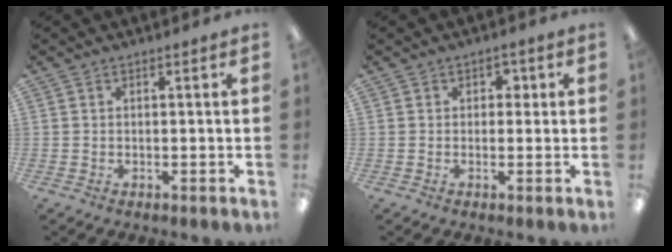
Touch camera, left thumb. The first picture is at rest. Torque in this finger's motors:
{"motor_torque": [0.56, -0.03, -0.23, 0.06, -0.01]}